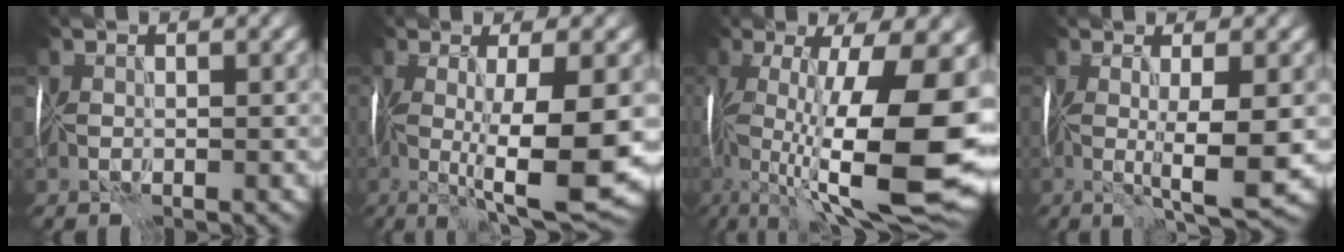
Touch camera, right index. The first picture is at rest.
{"total": 10.6, "force": [-1.3, 2.2, 10.3], "torque": [-0.168, -0.020, -0.017]}
{"total": 15.6, "force": [-2.3, 4.4, 14.8], "torque": [-0.243, 0.004, -0.039]}
{"total": 5.7, "force": [-0.4, 0.7, 5.6], "torque": [-0.092, -0.007, -0.005]}